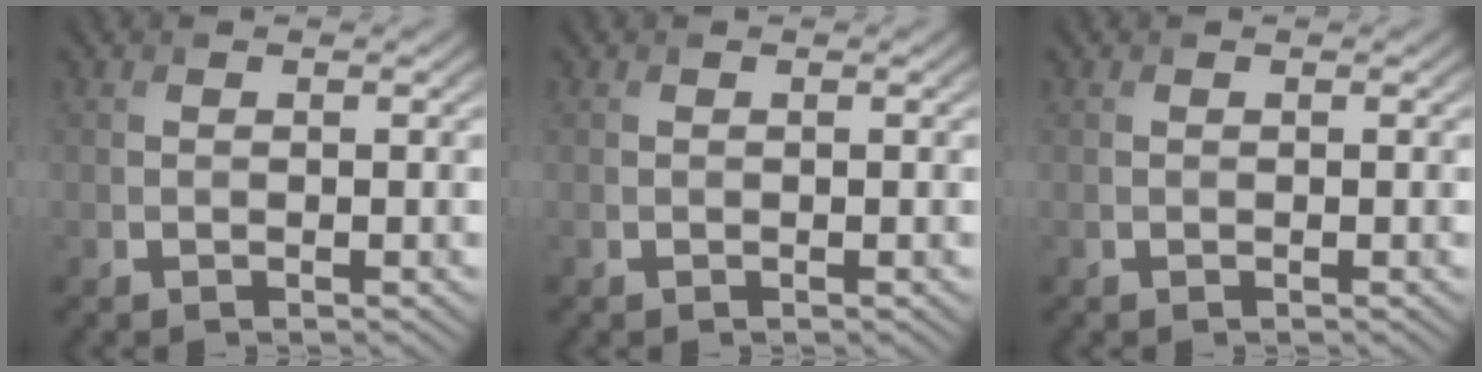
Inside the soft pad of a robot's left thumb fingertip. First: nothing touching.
{"total": 0.0}
{"total": 0.0}